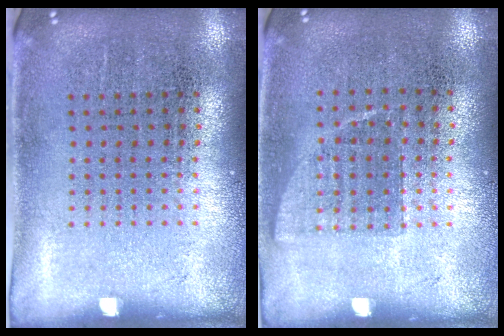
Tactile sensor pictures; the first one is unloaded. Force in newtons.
{"total": 0.8, "press": 0.7, "slide": 0.4}